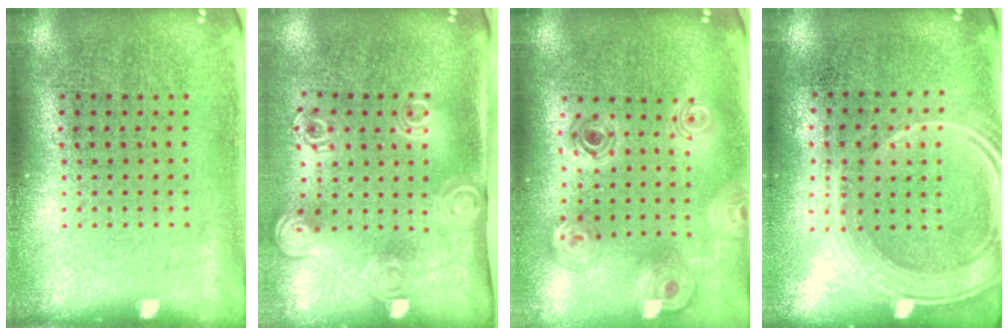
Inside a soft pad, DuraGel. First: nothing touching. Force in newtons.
{"total": 2.0, "press": 1.4, "slide": 1.5}
{"total": 1.1, "press": 1.1, "slide": 0.3}
{"total": 1.6, "press": 1.4, "slide": 0.8}